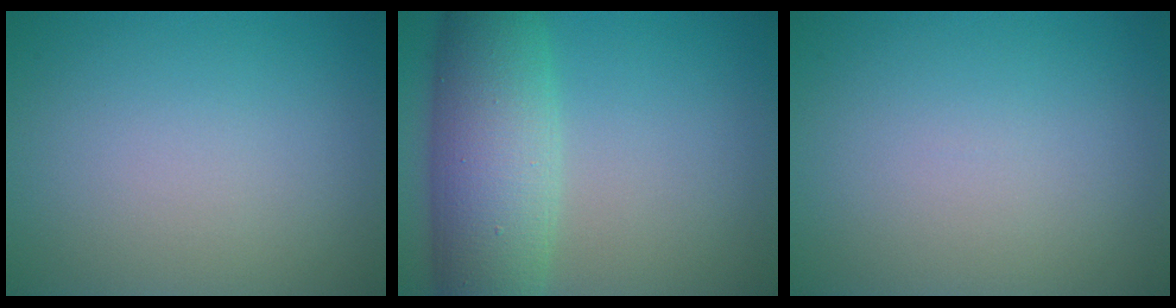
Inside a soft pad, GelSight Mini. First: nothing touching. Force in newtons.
{"total": 8.8, "press": 8.8, "slide": 0.3}
{"total": 0.0}